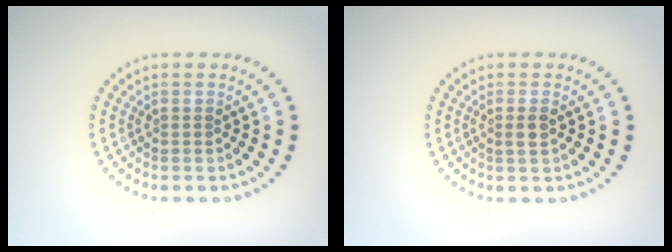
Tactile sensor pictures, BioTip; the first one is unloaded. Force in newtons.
{"total": 1.2, "press": 1.1, "slide": 0.5}